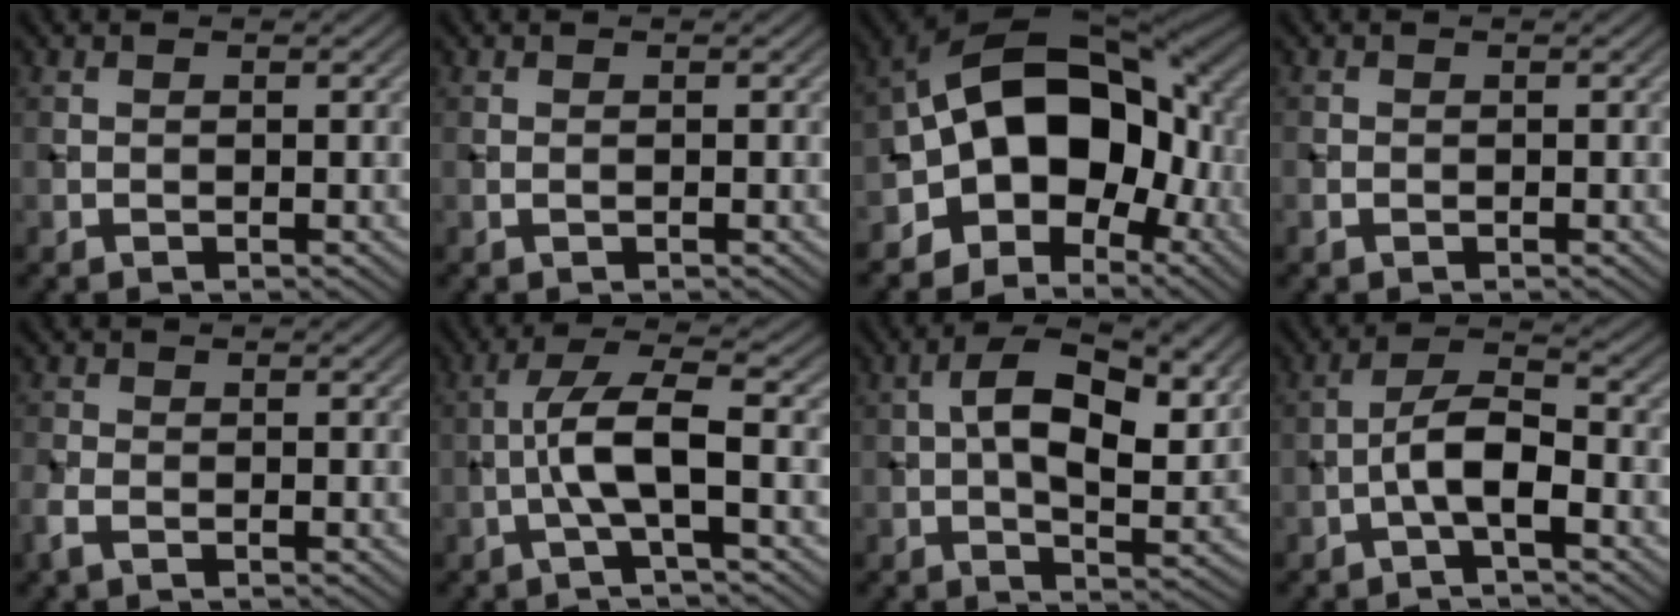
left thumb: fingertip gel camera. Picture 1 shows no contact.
{"total": 0.0}
{"total": 15.0, "force": [-3.0, 10.5, 10.3], "torque": [-0.140, 0.008, -0.065]}
{"total": 0.7, "force": [-0.4, 0.6, 0.2], "torque": [-0.003, -0.003, -0.006]}
{"total": 2.2, "force": [-1.2, 1.2, 1.4], "torque": [-0.040, -0.004, -0.030]}
{"total": 6.4, "force": [-1.3, 1.3, 6.1], "torque": [-0.120, 0.021, -0.035]}
{"total": 11.1, "force": [2.2, 5.5, 9.4], "torque": [-0.163, 0.001, 0.037]}
{"total": 5.4, "force": [-2.0, 1.7, 4.8], "torque": [-0.091, 0.016, -0.046]}